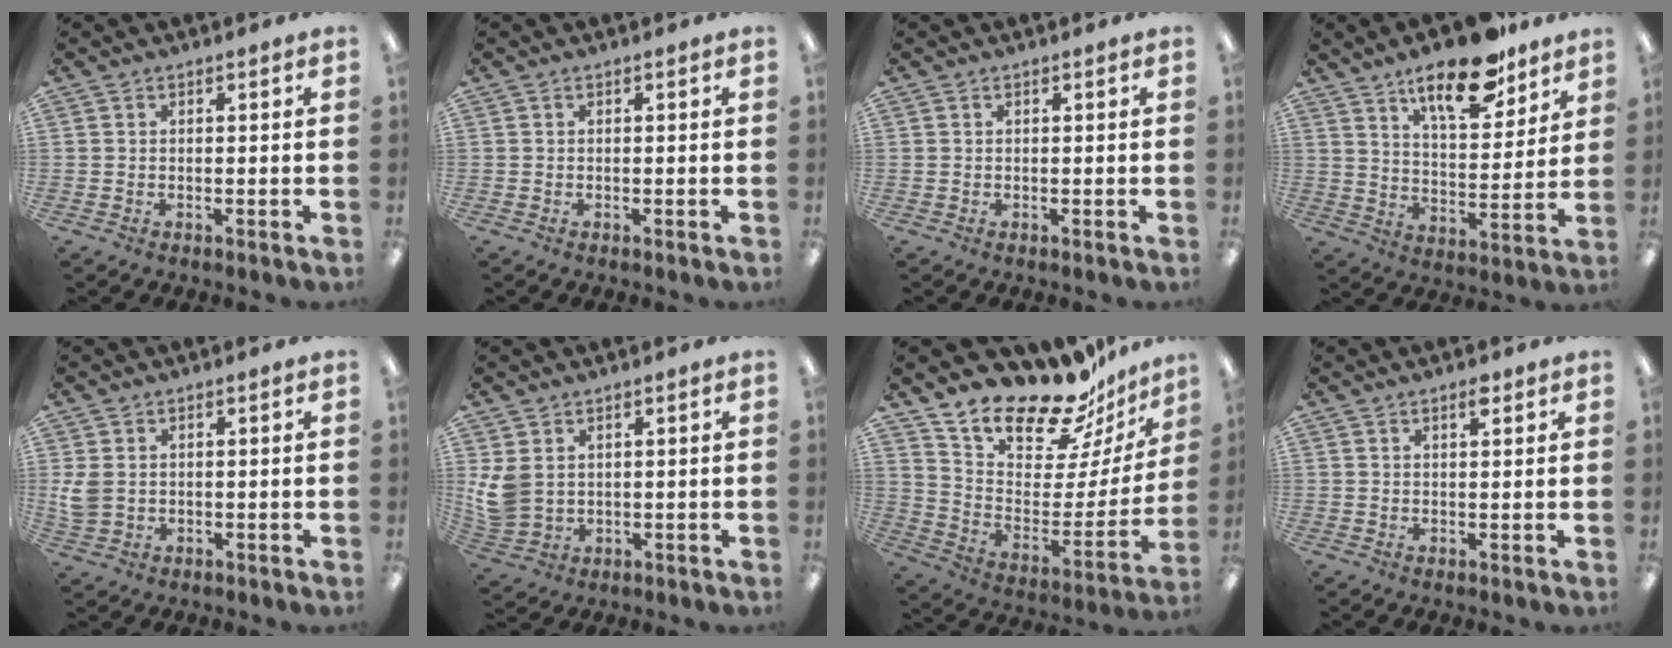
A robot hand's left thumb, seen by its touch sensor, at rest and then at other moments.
{"total": 0.0}
{"total": 0.0}
{"total": 16.7, "force": [12.2, 6.1, 9.5], "torque": [-0.144, -0.065, 0.205]}
{"total": 4.1, "force": [1.0, 3.2, 2.4], "torque": [-0.046, 0.000, 0.018]}
{"total": 6.5, "force": [2.4, 4.9, 3.5], "torque": [-0.084, -0.004, 0.052]}
{"total": 20.5, "force": [18.1, 6.5, 7.0], "torque": [-0.117, -0.150, 0.315]}
{"total": 2.2, "force": [1.7, 0.6, 1.3], "torque": [-0.014, -0.006, 0.027]}